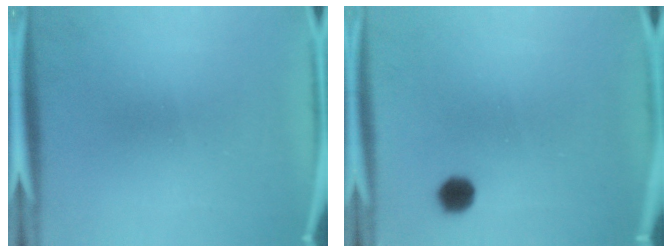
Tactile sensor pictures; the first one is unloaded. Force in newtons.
{"total": 3.8}